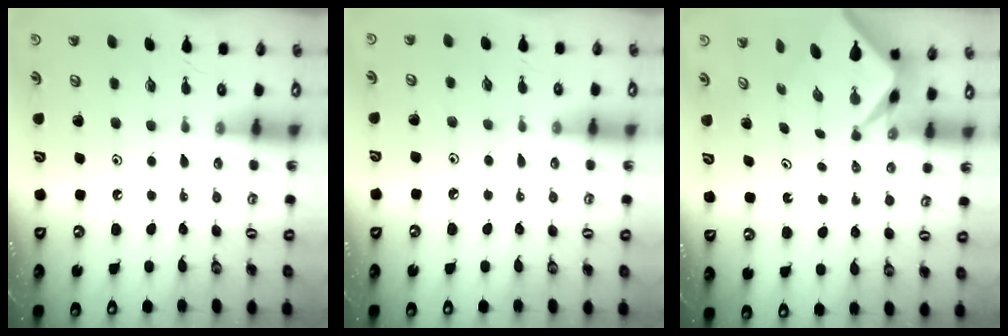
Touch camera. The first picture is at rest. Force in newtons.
{"total": 3.0, "press": 2.9, "slide": 0.4}
{"total": 2.9, "press": 2.9, "slide": 0.1}